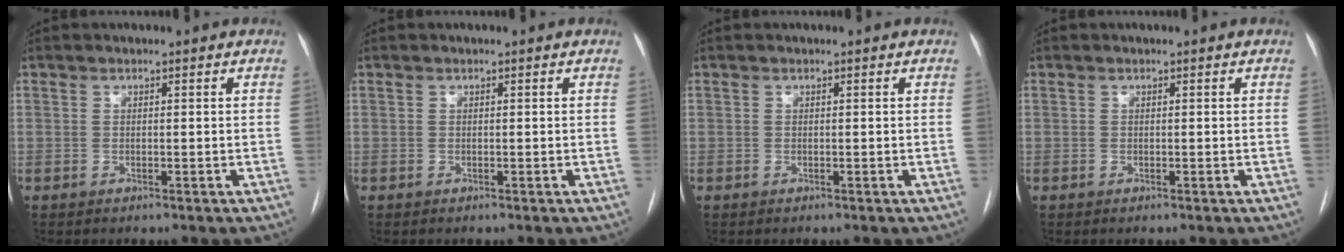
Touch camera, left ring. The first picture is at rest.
{"total": 0.0}
{"total": 0.0}
{"total": 0.0}